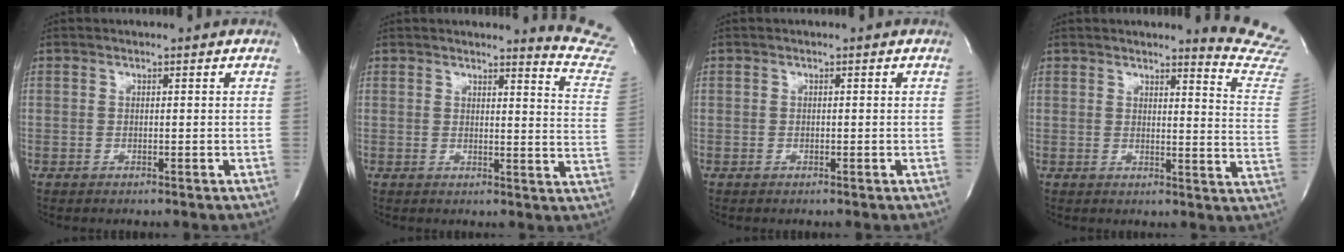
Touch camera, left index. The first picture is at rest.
{"total": 10.3, "force": [10.1, -1.5, 0.7], "torque": [-0.001, -0.129, 0.083]}
{"total": 0.0}
{"total": 11.5, "force": [11.2, -1.1, 1.9], "torque": [-0.006, -0.137, 0.093]}